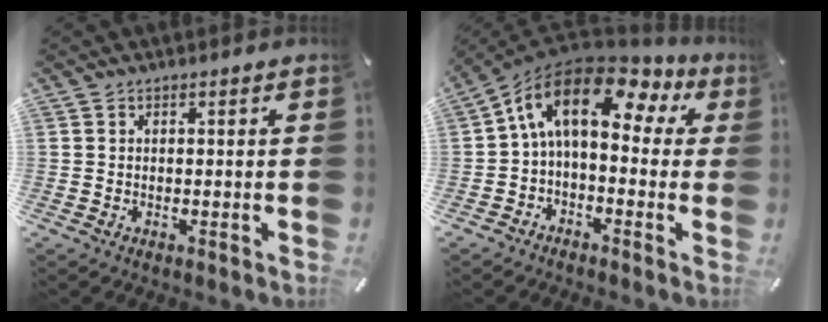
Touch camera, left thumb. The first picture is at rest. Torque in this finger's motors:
{"motor_torque": [0.25, 1.70, 2.53, -0.24, 0.70]}